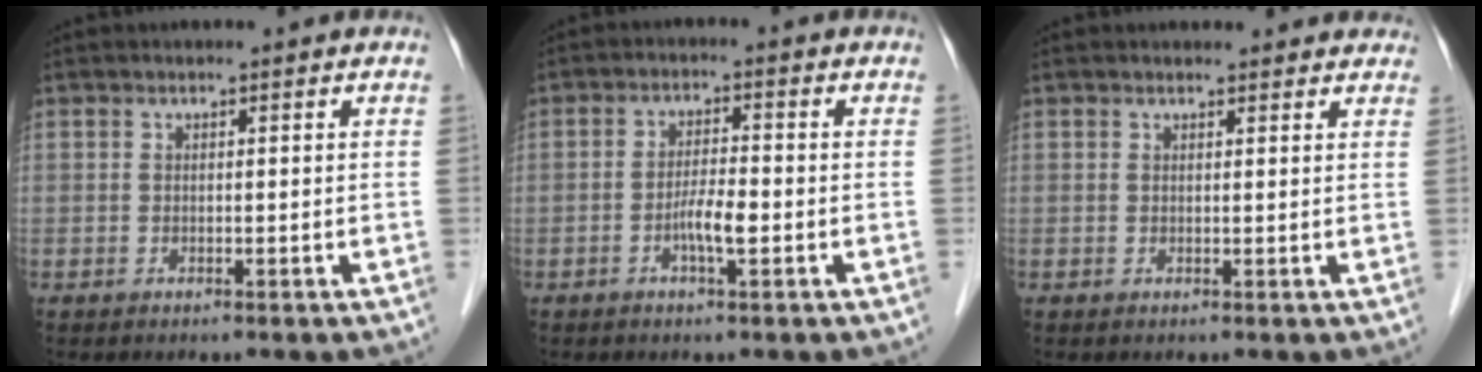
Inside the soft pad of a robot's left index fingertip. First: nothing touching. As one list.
[{"total": 3.8, "force": [-1.3, 0.6, 3.5], "torque": [-0.066, 0.001, -0.026]}, {"total": 6.1, "force": [5.7, 1.8, 1.3], "torque": [-0.001, 0.012, 0.050]}]